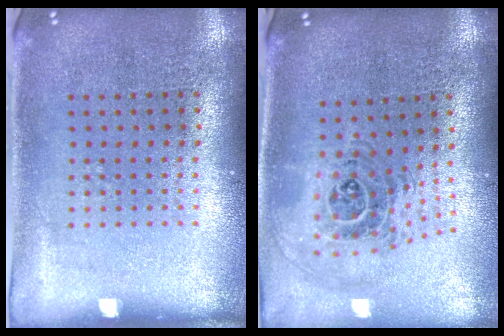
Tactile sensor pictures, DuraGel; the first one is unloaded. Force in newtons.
{"total": 1.3, "press": 1.2, "slide": 0.6}